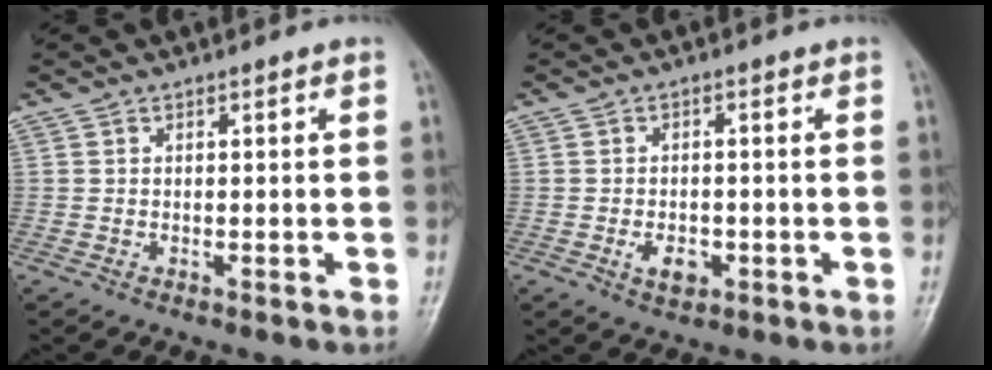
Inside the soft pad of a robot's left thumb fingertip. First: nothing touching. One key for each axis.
{"total": 3.9, "fx": -1.3, "fy": 2.6, "fz": 2.6, "tx": -0.034, "ty": 0.002, "tz": -0.016}